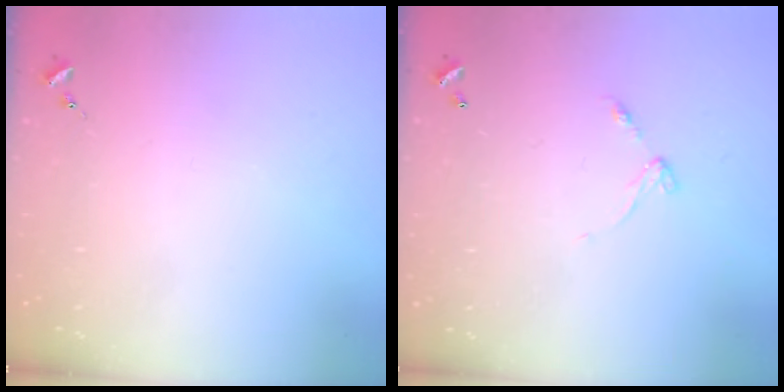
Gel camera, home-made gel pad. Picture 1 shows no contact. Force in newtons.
{"total": 5.6, "press": 5.6, "slide": 0.5}